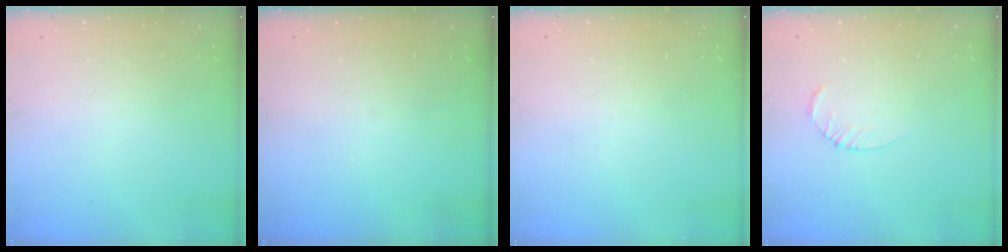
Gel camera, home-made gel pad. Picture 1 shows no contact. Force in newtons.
{"total": 0.0}
{"total": 0.0}
{"total": 2.5, "press": 2.5, "slide": 0.3}